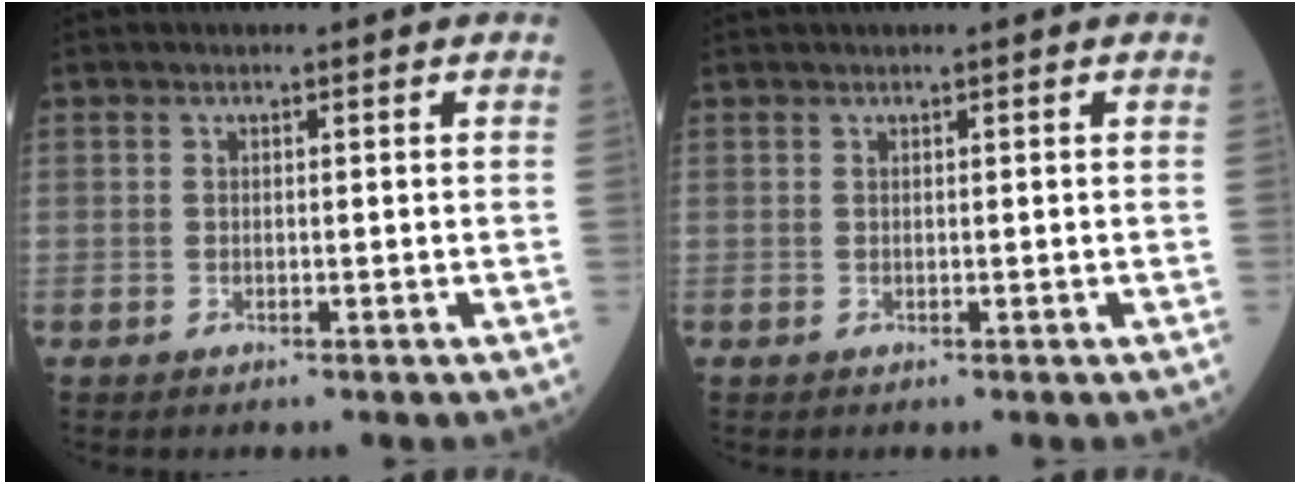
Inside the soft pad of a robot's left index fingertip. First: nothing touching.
{"total": 0.6, "force": [0.4, -0.2, 0.3], "torque": [-0.014, 0.005, 0.015]}